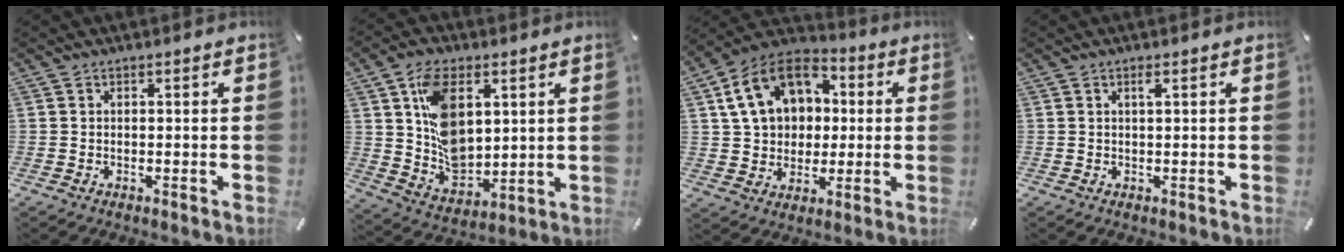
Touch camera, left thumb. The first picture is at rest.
{"total": 12.7, "force": [4.3, 8.4, 8.5], "torque": [-0.170, -0.011, 0.082]}
{"total": 15.9, "force": [3.5, 13.0, 8.4], "torque": [-0.165, 0.000, 0.071]}
{"total": 1.2, "force": [0.4, 0.1, 1.1], "torque": [-0.021, 0.001, 0.006]}